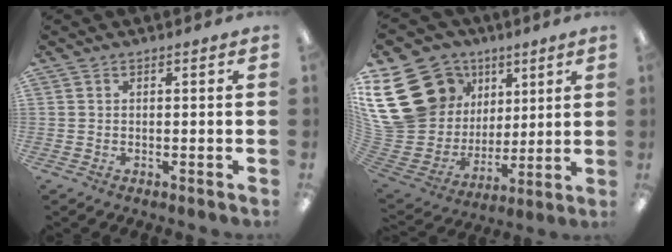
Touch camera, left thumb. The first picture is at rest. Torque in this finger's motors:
{"motor_torque": [1.31, 1.33, 1.48, -1.30, 0.59]}